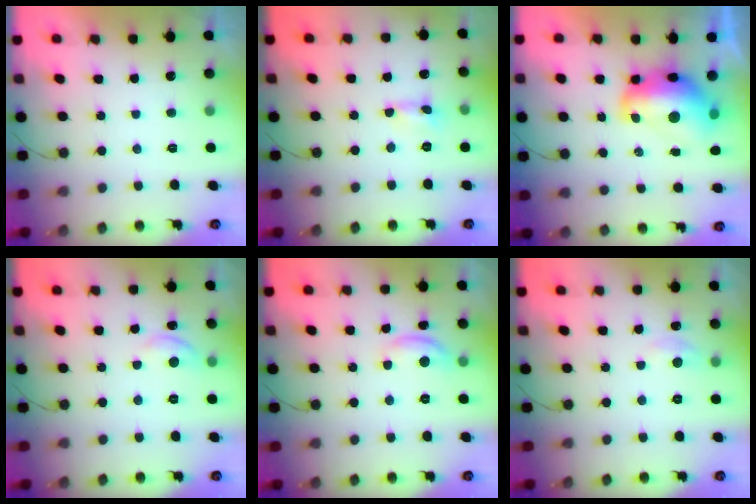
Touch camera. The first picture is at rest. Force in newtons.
{"total": 0.0}
{"total": 13.4, "press": 13.3, "slide": 1.0}
{"total": 5.4, "press": 5.4, "slide": 0.3}
{"total": 8.8, "press": 8.8, "slide": 0.4}
{"total": 3.3, "press": 3.3, "slide": 0.4}